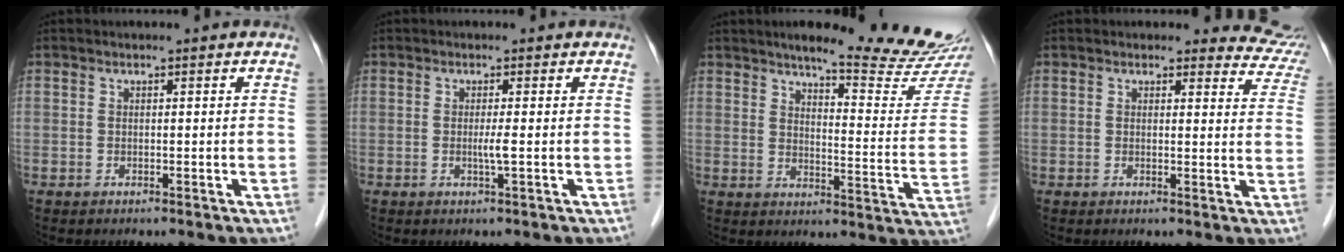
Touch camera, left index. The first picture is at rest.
{"total": 1.5, "force": [-0.3, -0.4, 1.5], "torque": [-0.032, -0.004, -0.005]}
{"total": 16.9, "force": [15.4, -0.4, 7.0], "torque": [-0.095, -0.088, 0.185]}
{"total": 7.9, "force": [7.5, 2.6, -0.2], "torque": [0.048, -0.032, 0.038]}